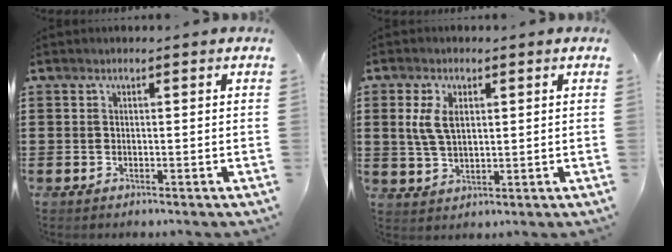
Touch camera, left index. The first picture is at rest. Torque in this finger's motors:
{"motor_torque": [0.65, 0.66, 0.34, 0.14]}